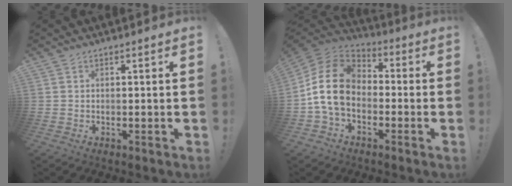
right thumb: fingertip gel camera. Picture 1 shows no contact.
{"total": 16.5, "force": [-0.4, 11.6, 11.7], "torque": [-0.220, 0.022, 0.001]}